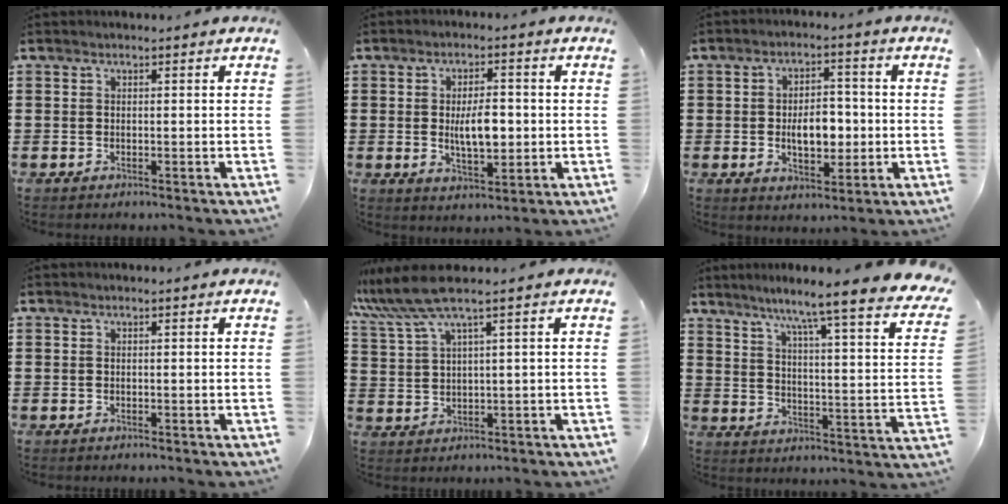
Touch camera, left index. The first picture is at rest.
{"total": 6.5, "force": [-0.1, 2.8, 5.8], "torque": [-0.099, -0.003, -0.008]}
{"total": 7.1, "force": [-1.1, 4.2, 5.6], "torque": [-0.087, 0.005, -0.023]}
{"total": 0.0}
{"total": 5.8, "force": [3.7, 0.2, 4.4], "torque": [-0.105, -0.008, 0.063]}
{"total": 6.7, "force": [5.5, -1.3, 3.6], "torque": [-0.087, -0.056, 0.080]}